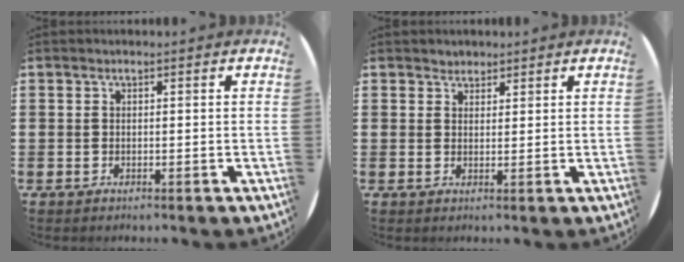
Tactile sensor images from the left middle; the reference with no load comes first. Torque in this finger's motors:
{"motor_torque": [-0.03, 0.00, 0.00, 0.00]}